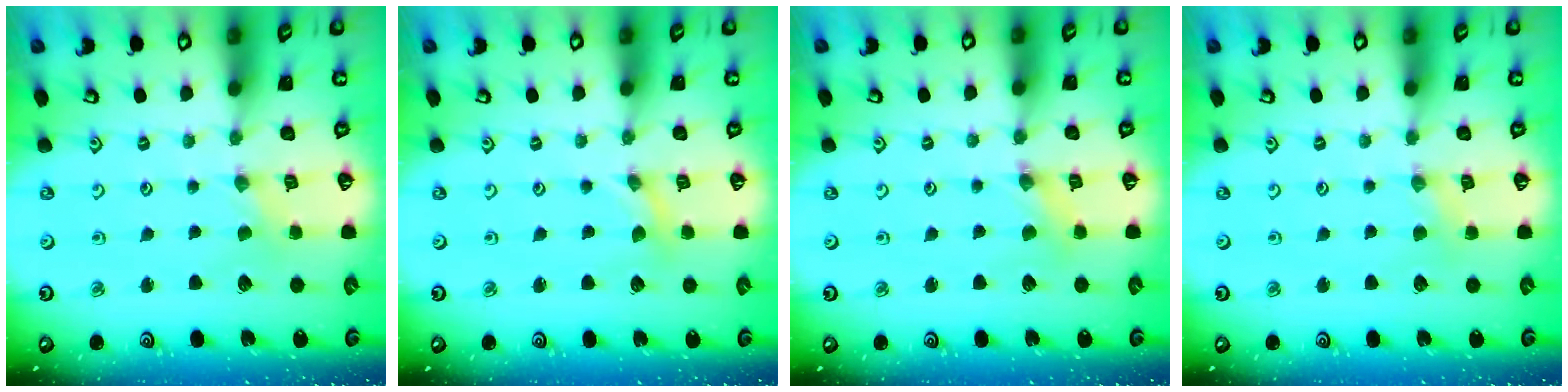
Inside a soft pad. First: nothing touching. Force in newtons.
{"total": 0.0}
{"total": 1.3, "press": 1.2, "slide": 0.2}
{"total": 1.3, "press": 1.2, "slide": 0.2}